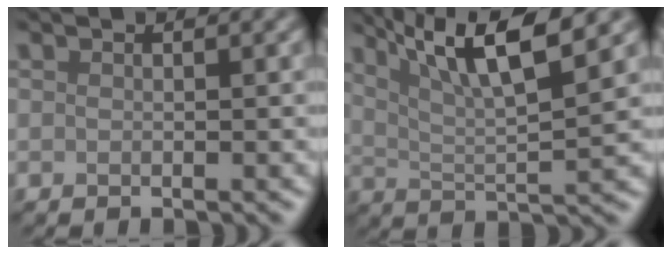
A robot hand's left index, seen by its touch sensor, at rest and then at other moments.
{"total": 8.3, "force": [4.7, 1.7, 6.6], "torque": [-0.103, 0.010, 0.083]}